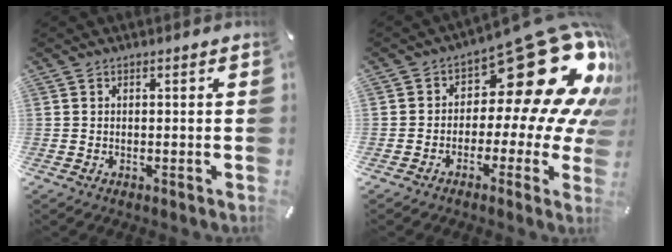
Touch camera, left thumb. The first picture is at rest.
{"total": 24.7, "force": [9.9, 11.3, 19.5], "torque": [-0.258, -0.086, 0.173]}